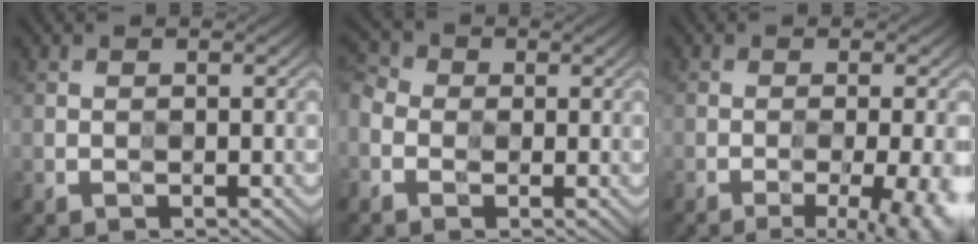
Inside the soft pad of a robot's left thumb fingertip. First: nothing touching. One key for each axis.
{"total": 4.5, "fx": -1.7, "fy": 3.4, "fz": 2.3, "tx": -0.066, "ty": -0.002, "tz": -0.044}
{"total": 10.3, "fx": -4.7, "fy": 3.3, "fz": 8.6, "tx": -0.088, "ty": 0.003, "tz": -0.047}